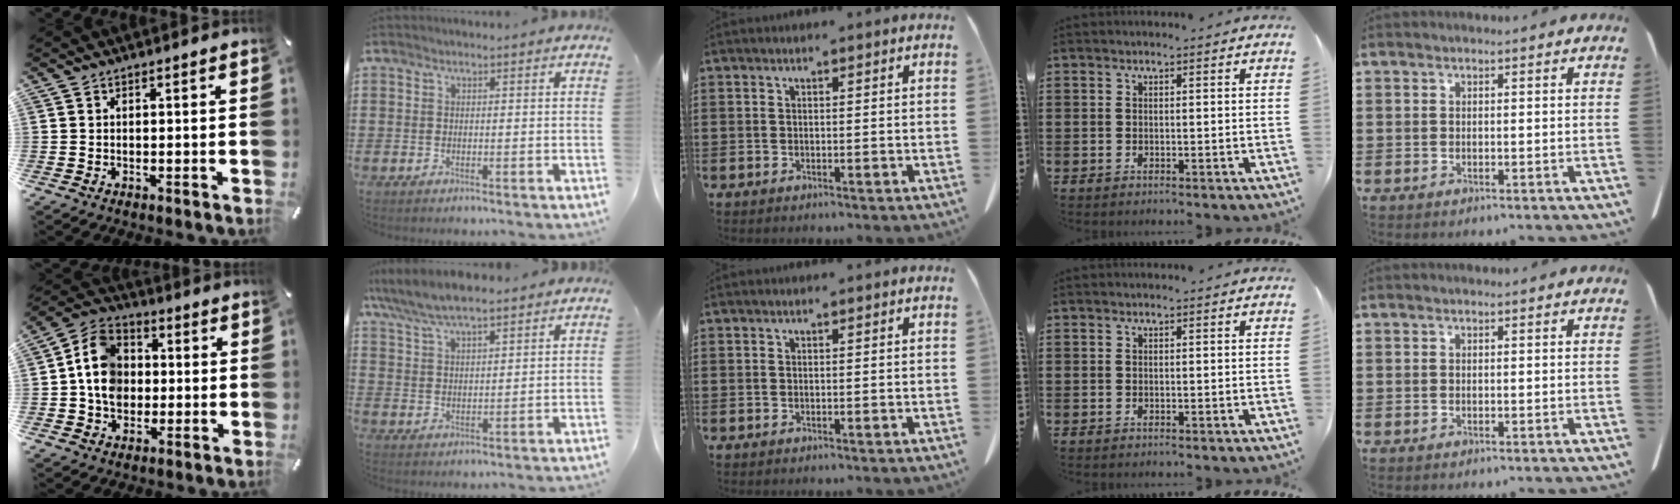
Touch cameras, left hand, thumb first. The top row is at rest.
{"thumb": {"total": 11.1, "force": [-0.5, 9.5, 5.7], "torque": [-0.125, 0.021, -0.010]}, "index": {"total": 6.7, "force": [5.8, 1.7, 3.0], "torque": [-0.076, -0.013, 0.105]}}